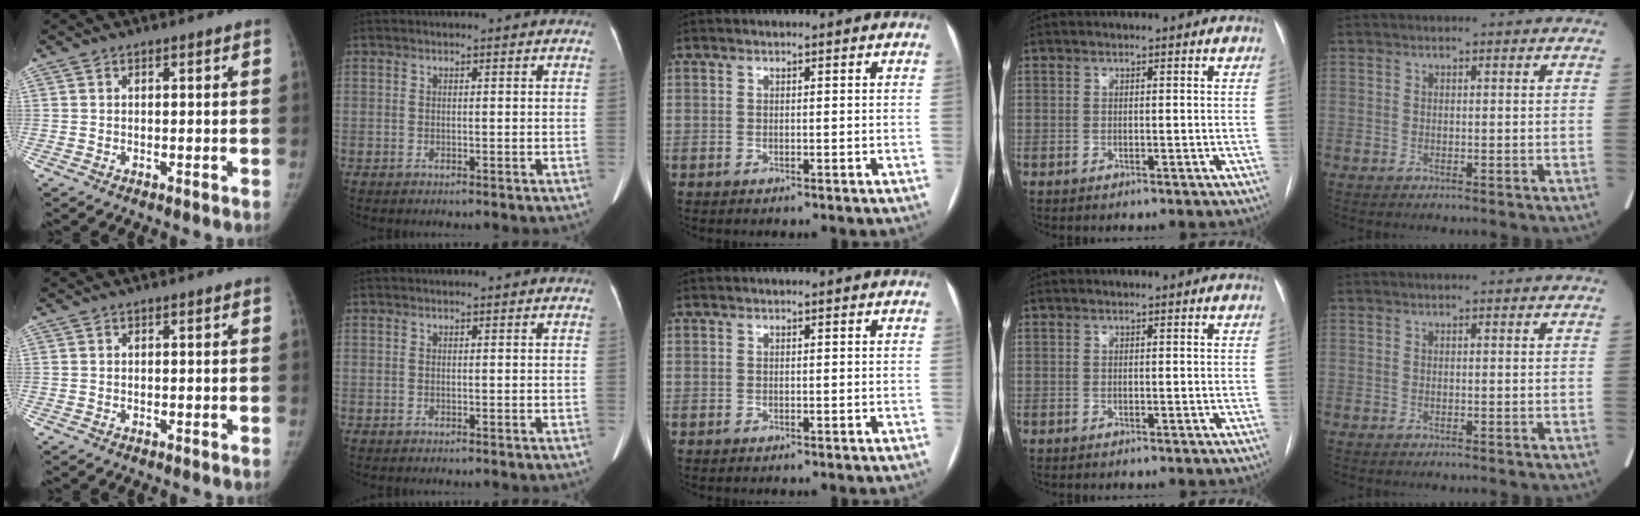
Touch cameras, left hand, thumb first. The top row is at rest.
{}